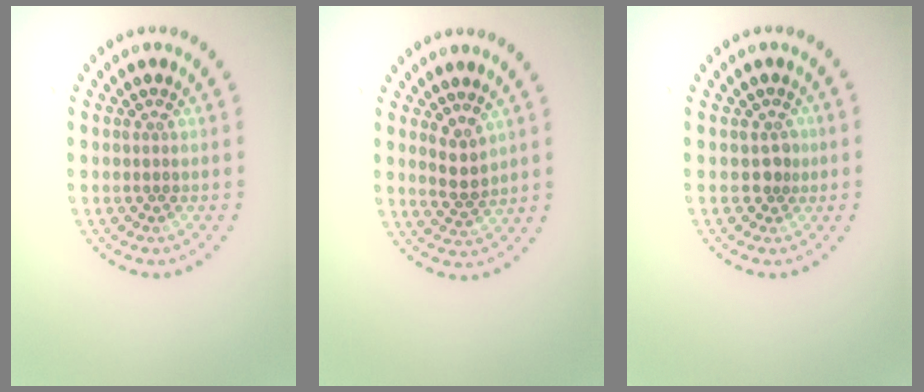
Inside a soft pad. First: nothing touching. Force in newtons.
{"total": 2.1, "press": 1.9, "slide": 1.0}
{"total": 1.5, "press": 1.2, "slide": 0.9}